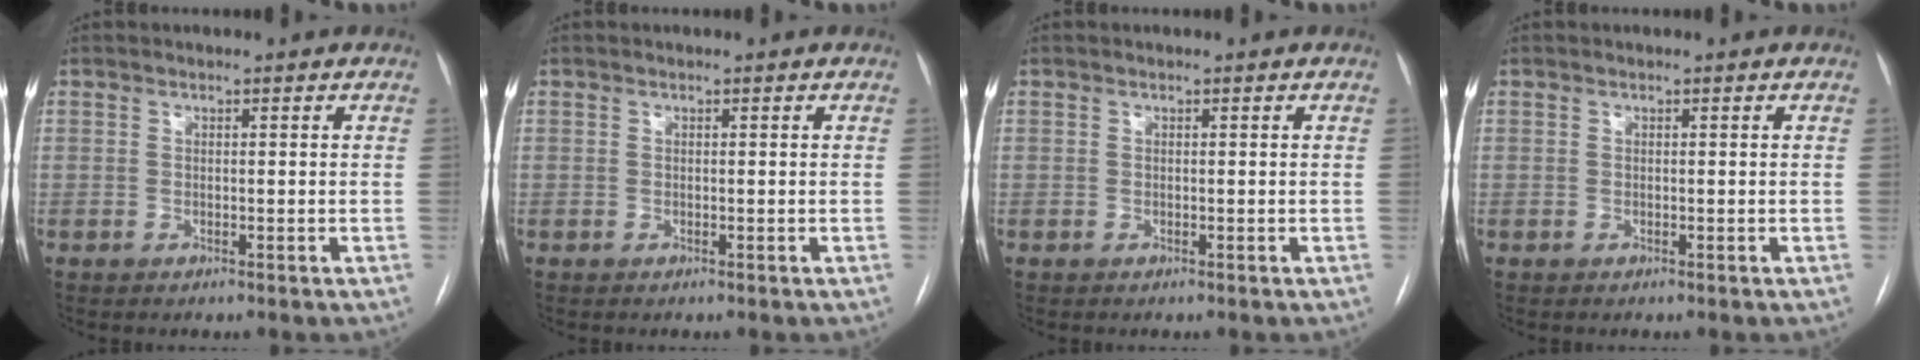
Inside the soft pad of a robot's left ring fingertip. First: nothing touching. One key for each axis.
{"total": 0.0}
{"total": 0.0}
{"total": 0.0}